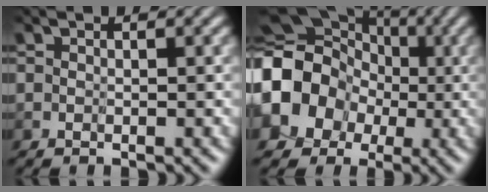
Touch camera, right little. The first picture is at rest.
{"total": 9.5, "force": [-1.4, 8.5, 4.0], "torque": [-0.089, -0.020, -0.054]}